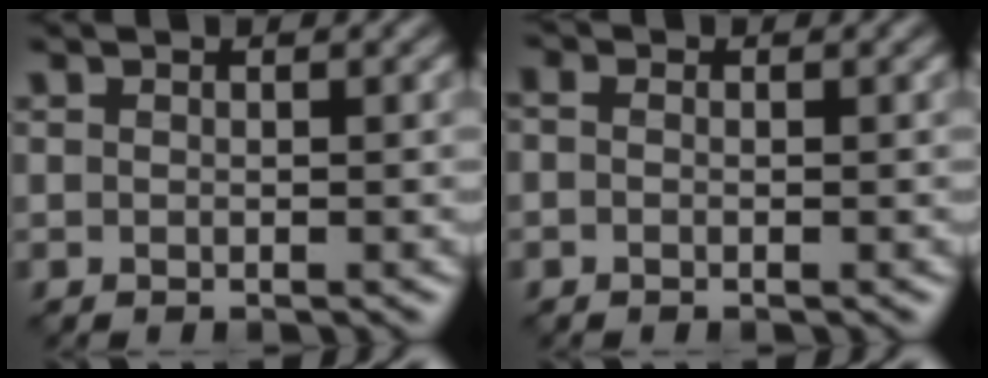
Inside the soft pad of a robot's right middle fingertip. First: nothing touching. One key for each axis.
{"total": 0.9, "fx": 0.0, "fy": 0.7, "fz": 0.5, "tx": -0.014, "ty": -0.001, "tz": -0.009}